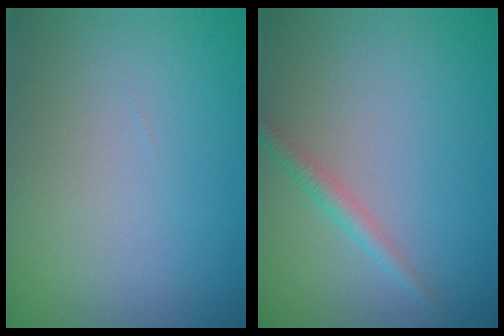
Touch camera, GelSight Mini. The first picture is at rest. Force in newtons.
{"total": 1.6, "press": 1.6, "slide": 0.0}